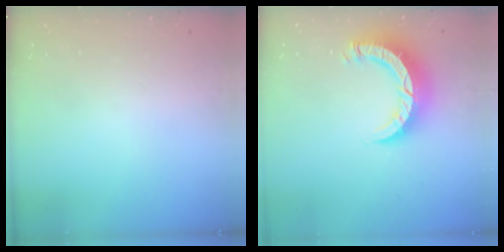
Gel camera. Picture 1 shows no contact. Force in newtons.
{"total": 8.3, "press": 8.2, "slide": 0.8}